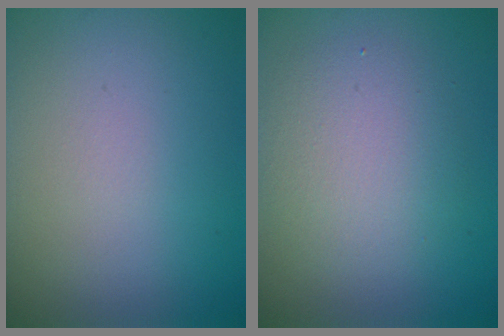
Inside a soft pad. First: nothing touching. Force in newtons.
{"total": 3.9, "press": 3.9, "slide": 0.2}